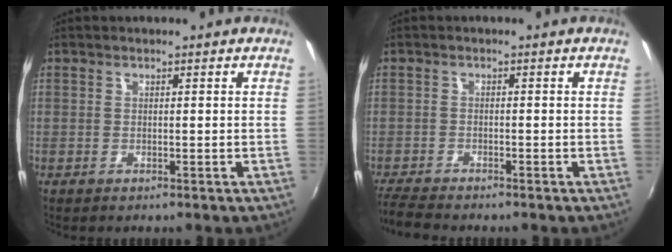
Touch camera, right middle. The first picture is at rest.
{"total": 4.2, "force": [-3.9, 0.1, 1.4], "torque": [-0.043, -0.021, -0.077]}